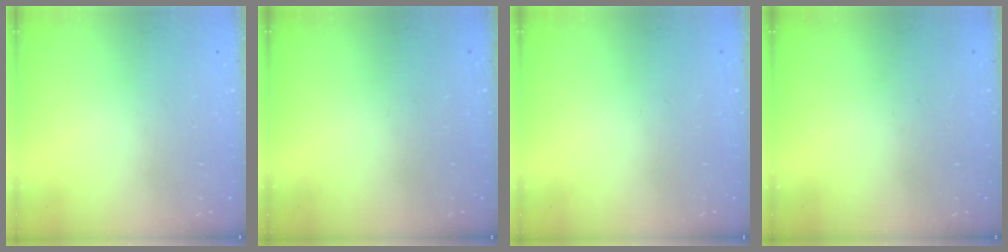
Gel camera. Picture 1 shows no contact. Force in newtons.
{"total": 0.0}
{"total": 0.0}
{"total": 0.0}